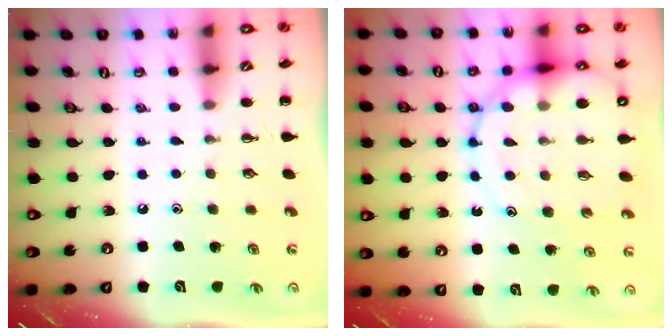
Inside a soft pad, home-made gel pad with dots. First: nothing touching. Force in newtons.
{"total": 16.7, "press": 16.2, "slide": 4.1}